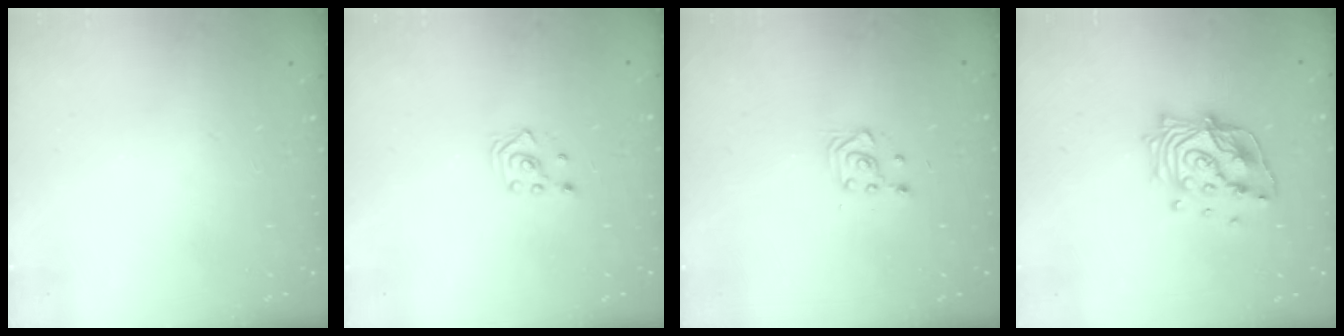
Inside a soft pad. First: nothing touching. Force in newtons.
{"total": 2.5, "press": 2.3, "slide": 1.0}
{"total": 2.8, "press": 2.7, "slide": 0.7}
{"total": 15.0, "press": 14.8, "slide": 1.9}